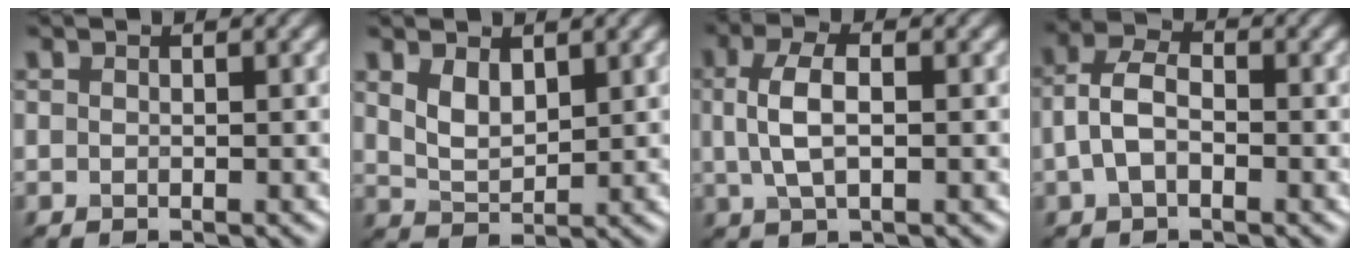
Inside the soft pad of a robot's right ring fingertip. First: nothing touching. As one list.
[{"total": 2.7, "force": [1.4, 1.5, 1.8], "torque": [-0.042, -0.006, 0.034]}, {"total": 3.9, "force": [0.4, 1.8, 3.5], "torque": [-0.079, 0.005, 0.004]}, {"total": 3.4, "force": [-0.6, 2.1, 2.6], "torque": [-0.058, 0.008, -0.017]}]